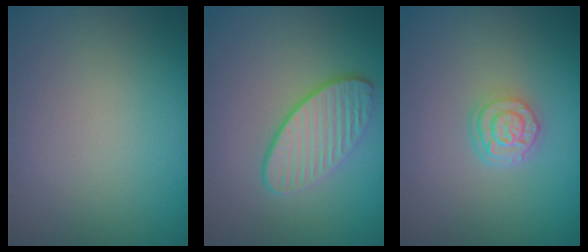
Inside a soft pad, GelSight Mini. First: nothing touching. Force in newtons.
{"total": 3.0, "press": 2.8, "slide": 1.2}
{"total": 2.9, "press": 2.3, "slide": 1.8}